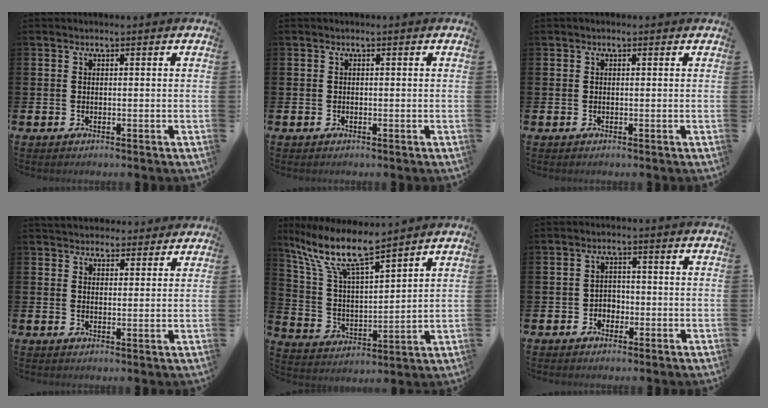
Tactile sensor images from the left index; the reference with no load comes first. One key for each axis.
{"total": 0.0}
{"total": 0.0}
{"total": 4.0, "fx": 3.8, "fy": 1.3, "fz": -0.1, "tx": 0.001, "ty": -0.018, "tz": 0.070}
{"total": 10.8, "fx": 9.0, "fy": 1.8, "fz": 5.7, "tx": -0.146, "ty": -0.046, "tz": 0.156}
{"total": 2.3, "fx": -1.2, "fy": 1.8, "fz": 0.7, "tx": -0.017, "ty": 0.006, "tz": -0.029}